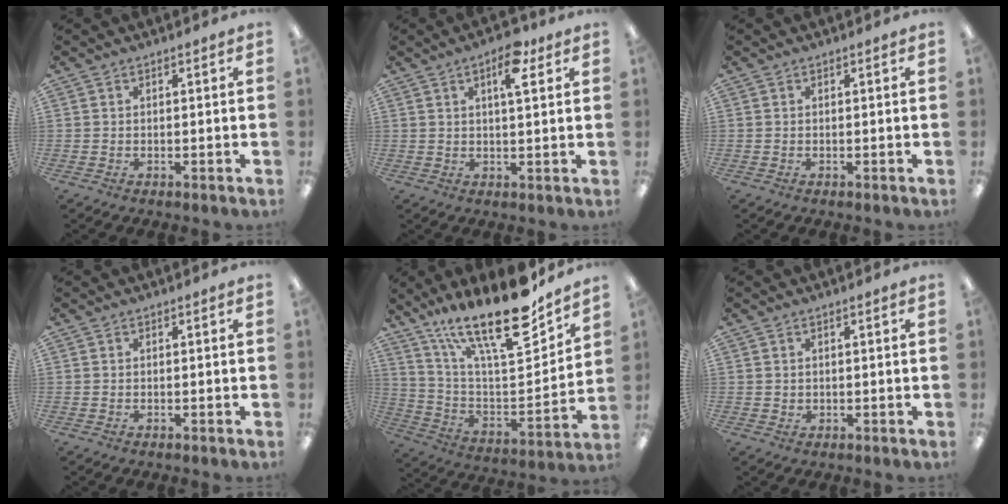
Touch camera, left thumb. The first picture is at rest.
{"total": 7.7, "force": [4.0, 2.8, 5.9], "torque": [-0.079, -0.012, 0.058]}
{"total": 0.0}
{"total": 0.0}
{"total": 24.1, "force": [17.4, 6.7, 15.3], "torque": [-0.255, -0.120, 0.295]}
{"total": 0.9, "force": [0.5, 0.7, 0.1], "torque": [-0.003, 0.004, 0.008]}